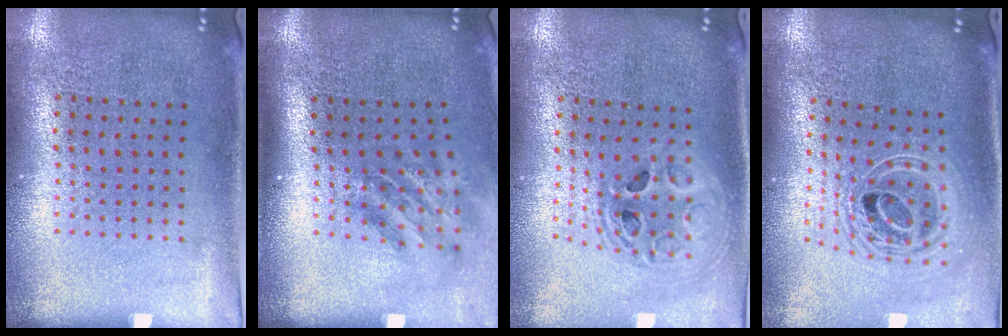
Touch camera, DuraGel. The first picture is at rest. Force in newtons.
{"total": 1.9, "press": 1.2, "slide": 1.4}
{"total": 2.0, "press": 1.6, "slide": 1.2}
{"total": 2.3, "press": 1.8, "slide": 1.5}